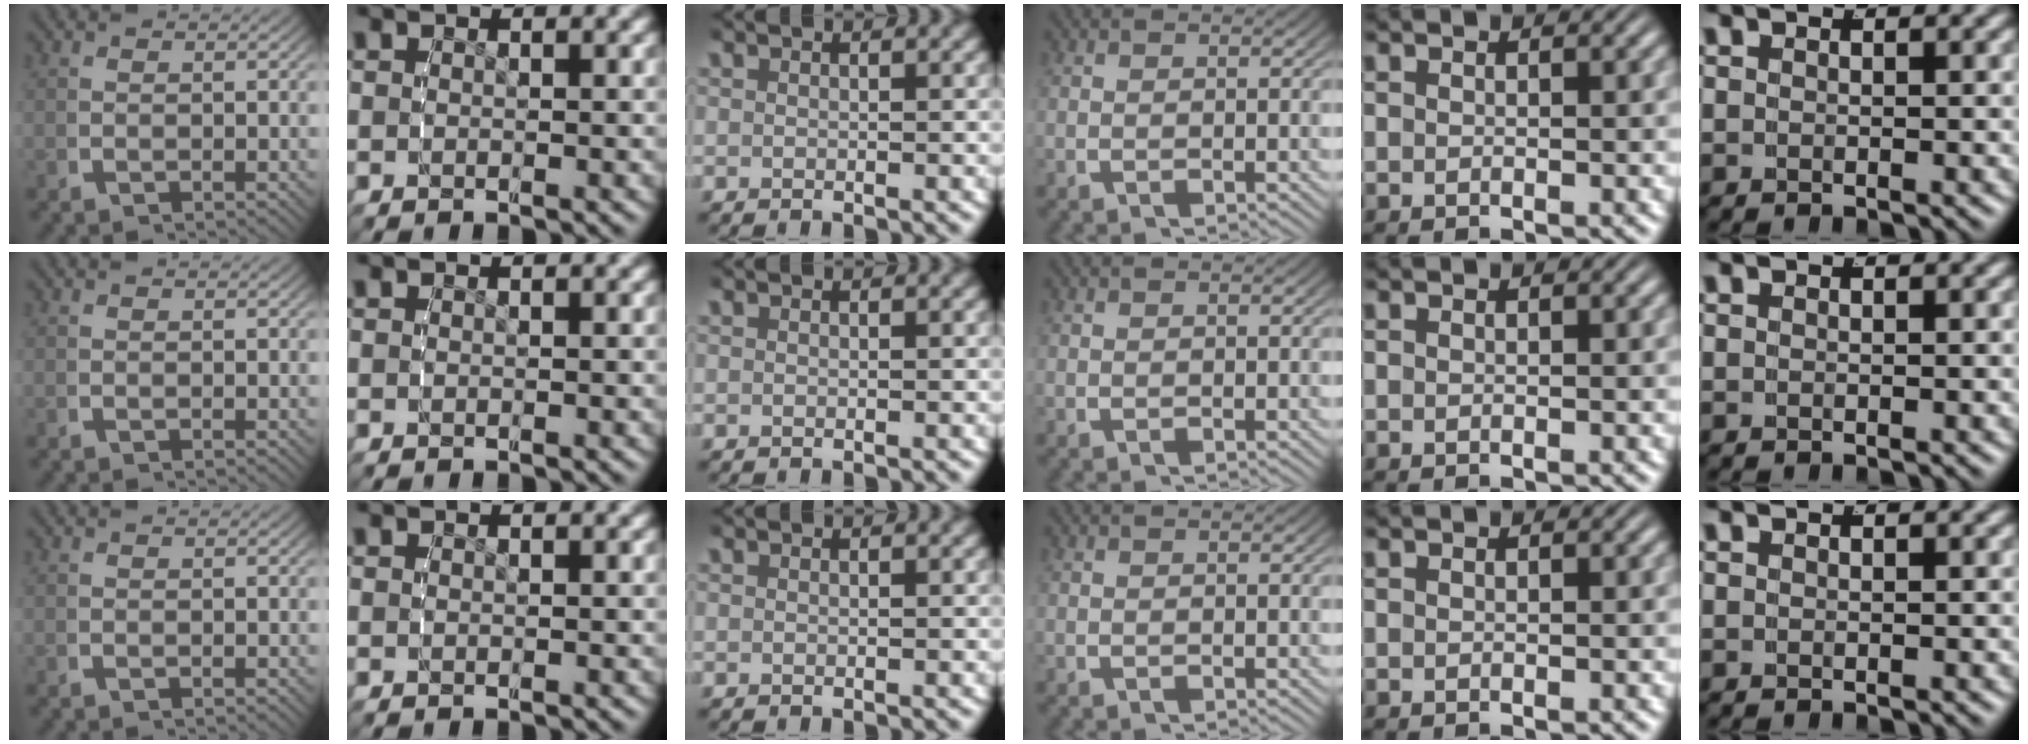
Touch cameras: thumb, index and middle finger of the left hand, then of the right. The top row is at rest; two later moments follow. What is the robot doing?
{"motion": "reach", "object": "router"}